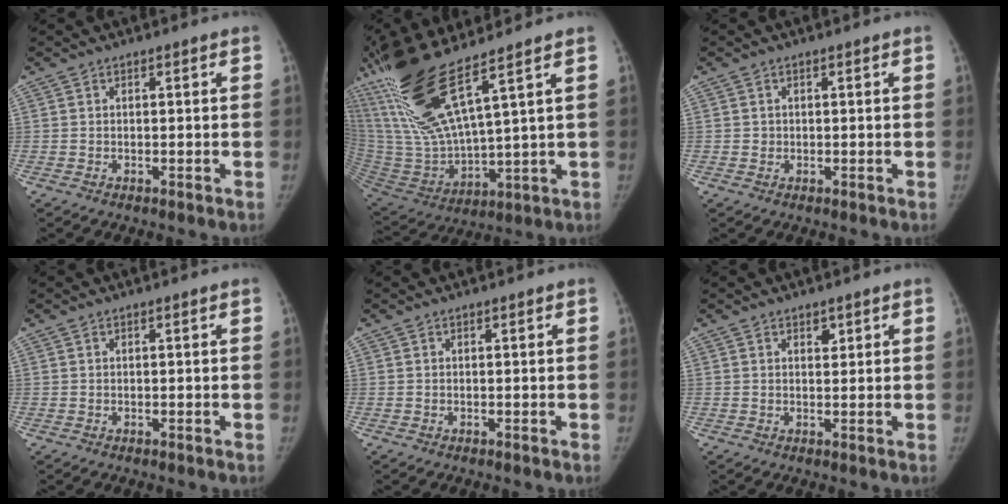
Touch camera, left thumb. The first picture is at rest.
{"total": 22.5, "force": [12.3, 4.3, 18.4], "torque": [-0.388, -0.053, 0.247]}
{"total": 0.8, "force": [0.0, 0.8, -0.2], "torque": [0.016, -0.003, -0.001]}
{"total": 0.0}
{"total": 0.0}
{"total": 1.7, "force": [1.0, 1.1, 0.8], "torque": [0.005, -0.011, 0.014]}